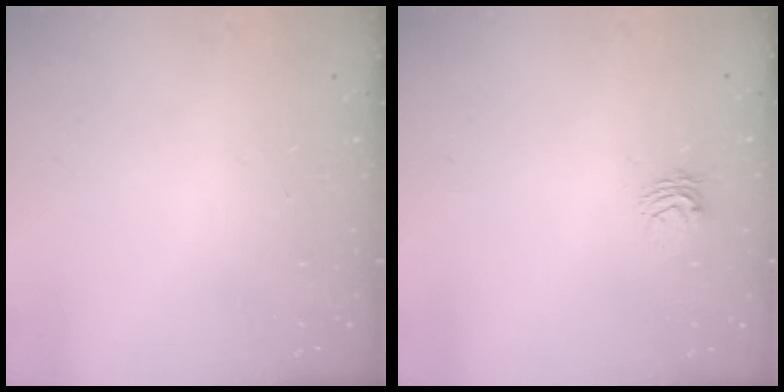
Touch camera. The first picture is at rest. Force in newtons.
{"total": 3.9, "press": 3.9, "slide": 0.3}